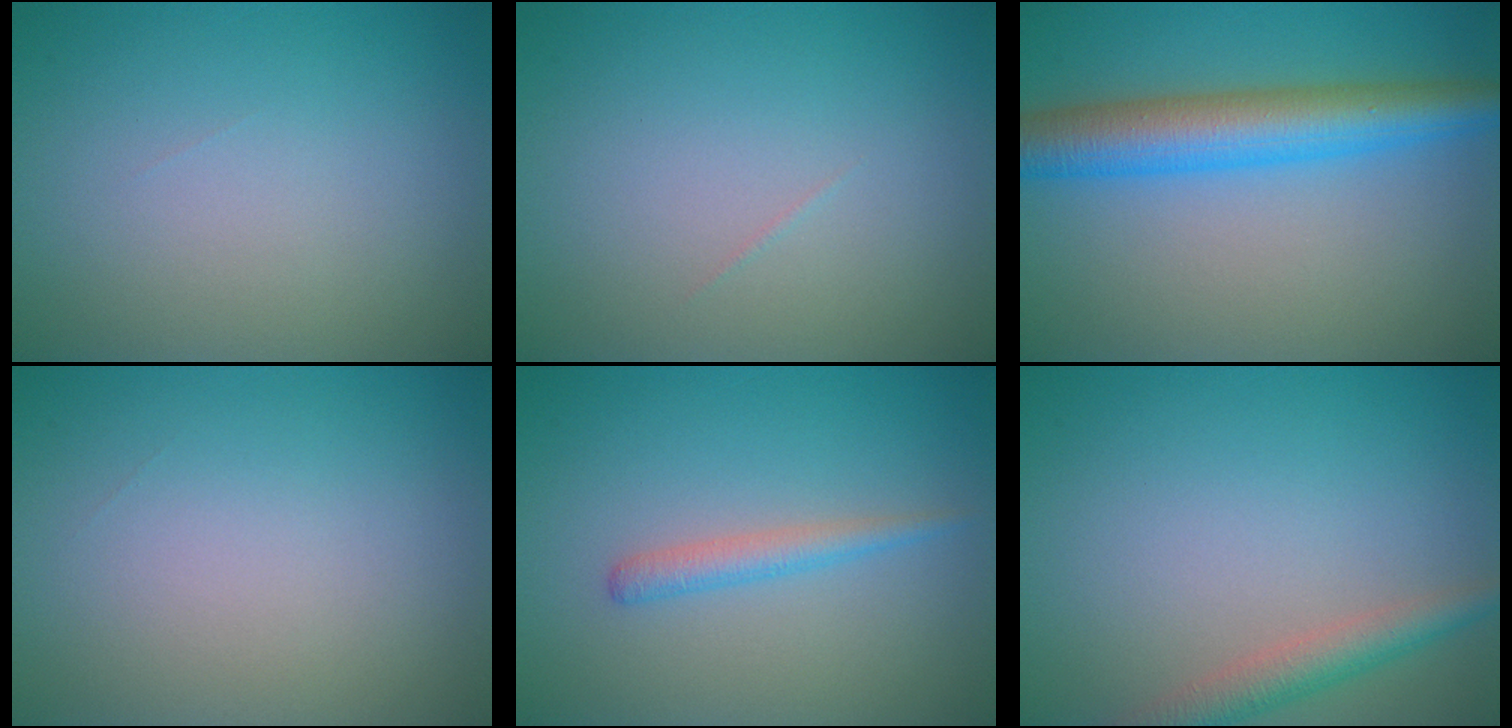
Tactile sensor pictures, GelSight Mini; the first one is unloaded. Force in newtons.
{"total": 0.0}
{"total": 6.8, "press": 6.8, "slide": 0.0}
{"total": 0.0}
{"total": 1.7, "press": 1.7, "slide": 0.1}
{"total": 3.0, "press": 2.9, "slide": 0.1}